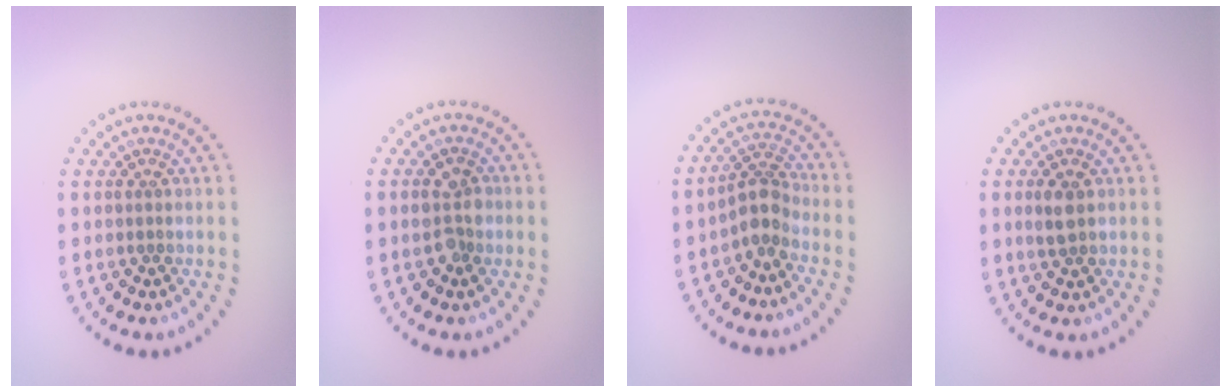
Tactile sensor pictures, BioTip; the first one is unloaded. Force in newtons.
{"total": 2.4, "press": 2.4, "slide": 0.1}
{"total": 2.9, "press": 2.2, "slide": 1.8}
{"total": 1.9, "press": 1.9, "slide": 0.3}